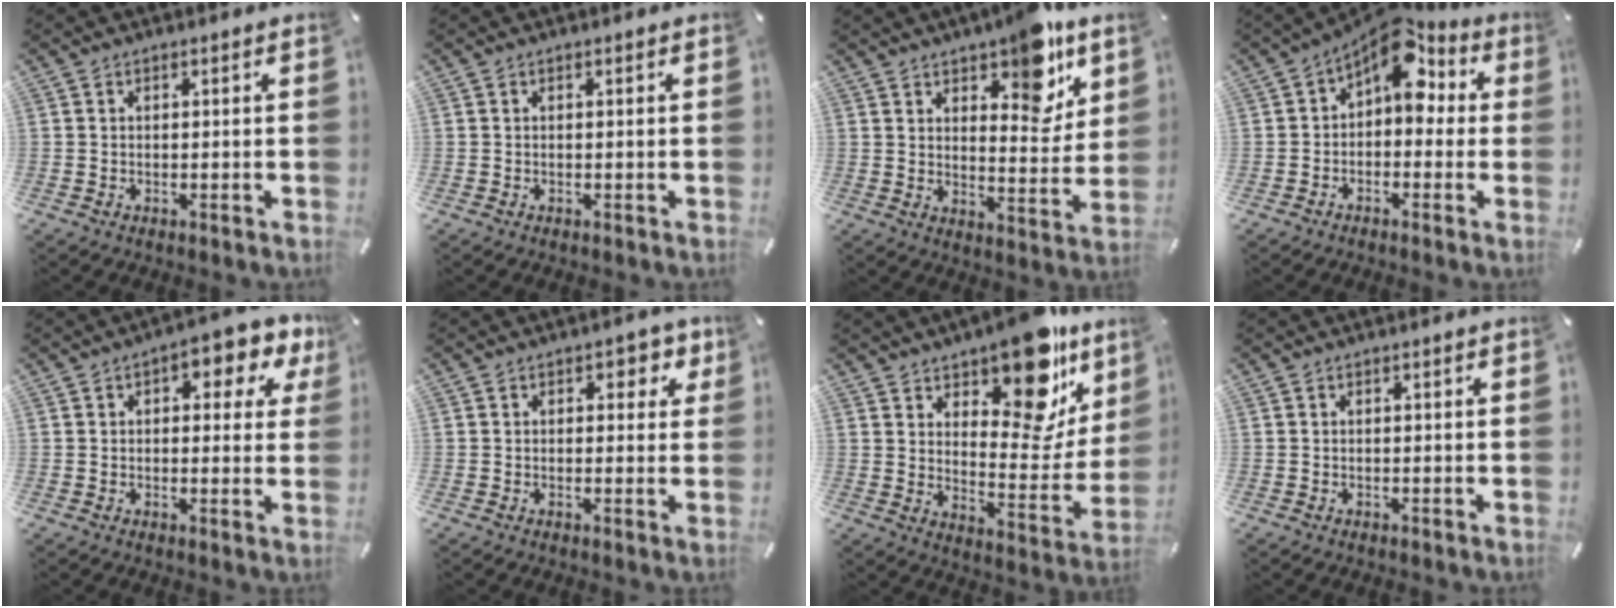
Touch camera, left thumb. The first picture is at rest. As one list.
[{"total": 0.0}, {"total": 12.9, "force": [8.6, 5.9, 7.6], "torque": [-0.083, -0.060, 0.145]}, {"total": 11.7, "force": [5.6, 6.7, 7.7], "torque": [-0.112, -0.036, 0.099]}, {"total": 7.9, "force": [3.2, 4.1, 5.9], "torque": [-0.072, -0.016, 0.046]}, {"total": 4.7, "force": [1.9, 3.0, 3.1], "torque": [-0.019, -0.005, 0.021]}, {"total": 19.2, "force": [14.1, 8.1, 10.3], "torque": [-0.127, -0.114, 0.234]}, {"total": 0.0}]